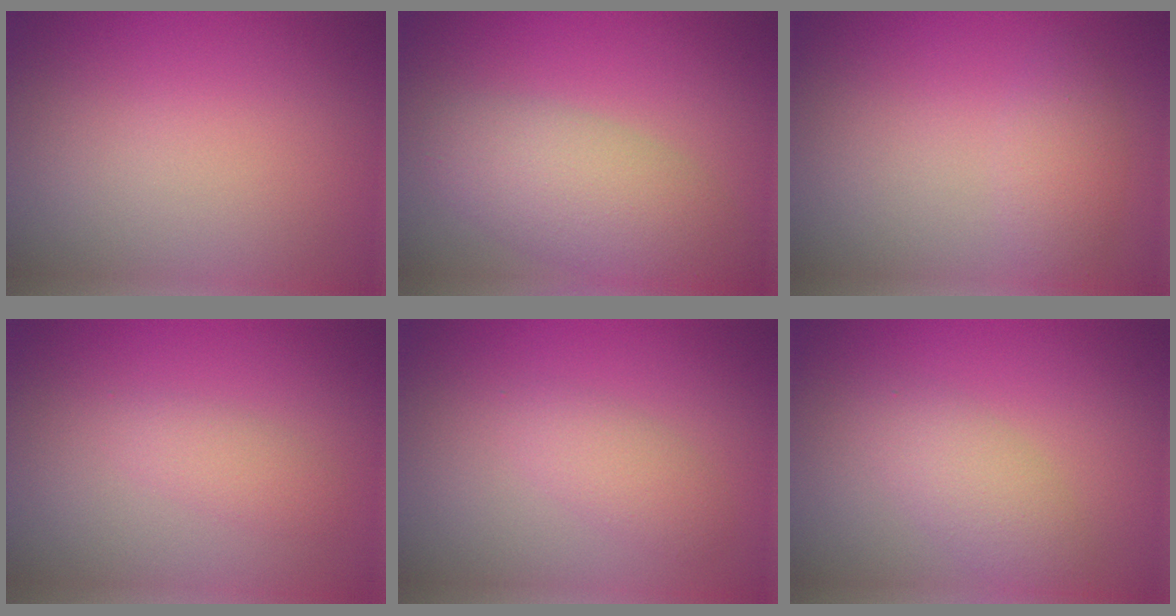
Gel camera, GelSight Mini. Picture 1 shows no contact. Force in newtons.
{"total": 5.4, "press": 5.4, "slide": 0.2}
{"total": 2.0, "press": 2.0, "slide": 0.1}
{"total": 1.6, "press": 1.6, "slide": 0.0}
{"total": 2.0, "press": 2.0, "slide": 0.1}
{"total": 2.8, "press": 2.8, "slide": 0.1}